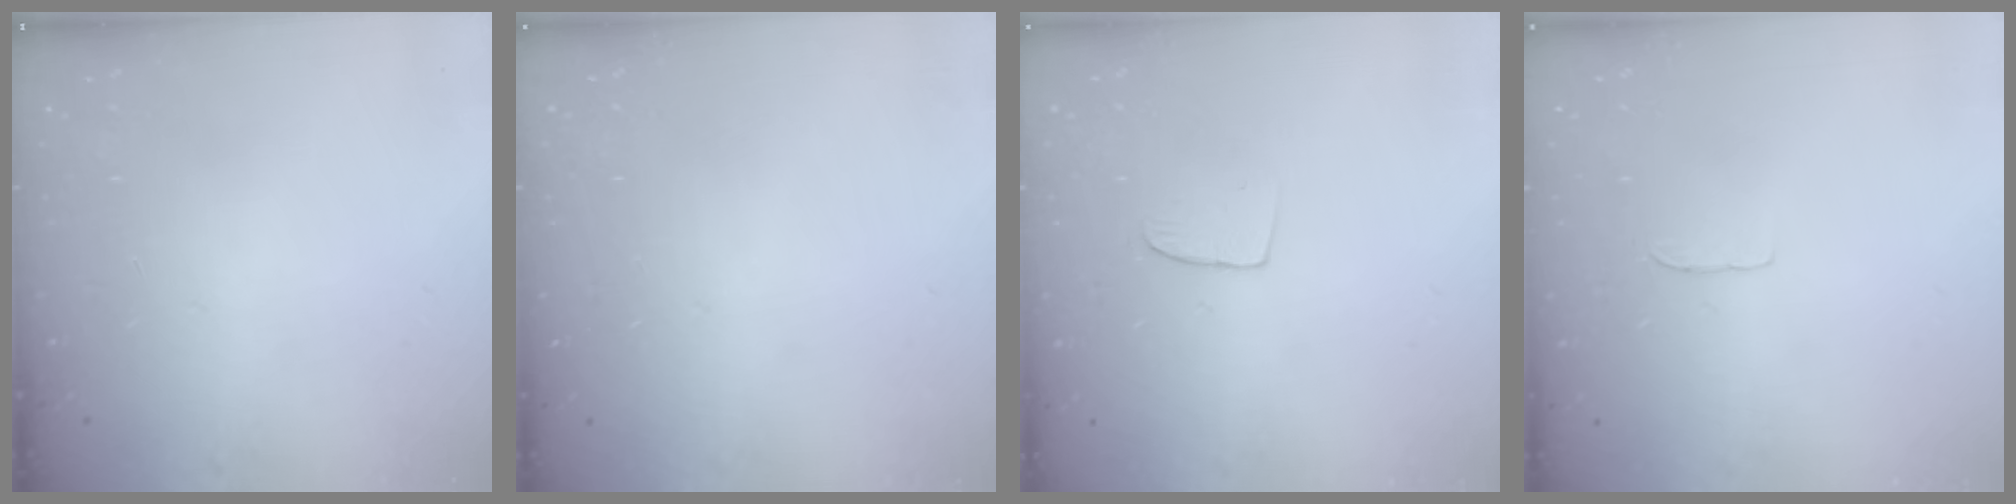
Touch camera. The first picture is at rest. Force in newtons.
{"total": 0.0}
{"total": 5.8, "press": 5.7, "slide": 0.4}
{"total": 3.3, "press": 3.3, "slide": 0.2}